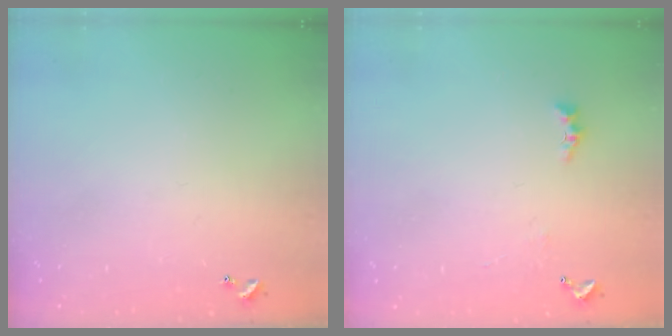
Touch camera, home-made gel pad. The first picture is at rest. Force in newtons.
{"total": 2.0, "press": 1.9, "slide": 0.6}